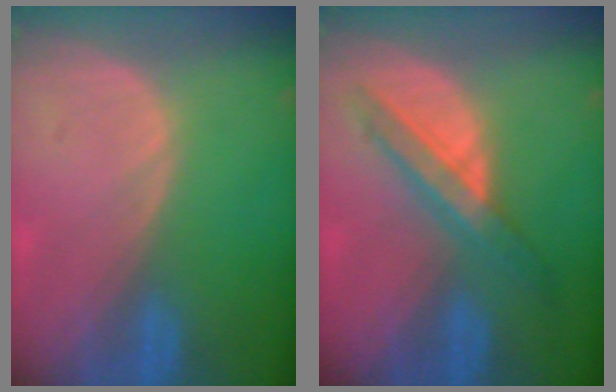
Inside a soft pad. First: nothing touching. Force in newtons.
{"total": 5.9, "press": 5.9, "slide": 0.4}